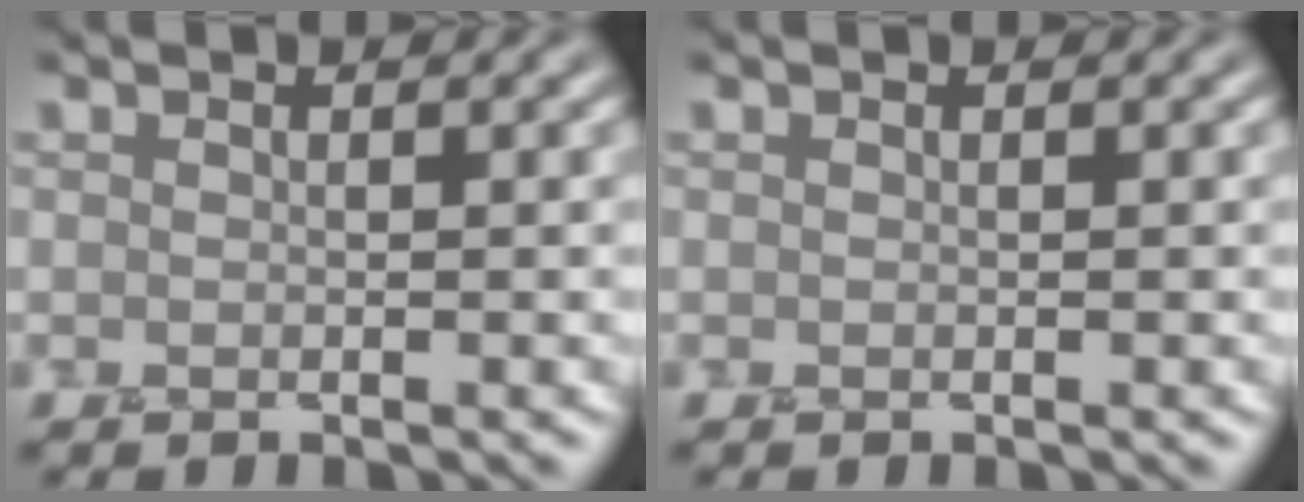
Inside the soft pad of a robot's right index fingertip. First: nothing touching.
{"total": 0.0}